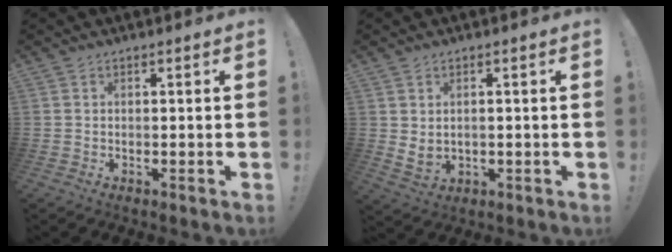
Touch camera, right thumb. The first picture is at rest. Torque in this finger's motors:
{"motor_torque": [0.18, 0.62, 0.35, 0.11, 0.08]}